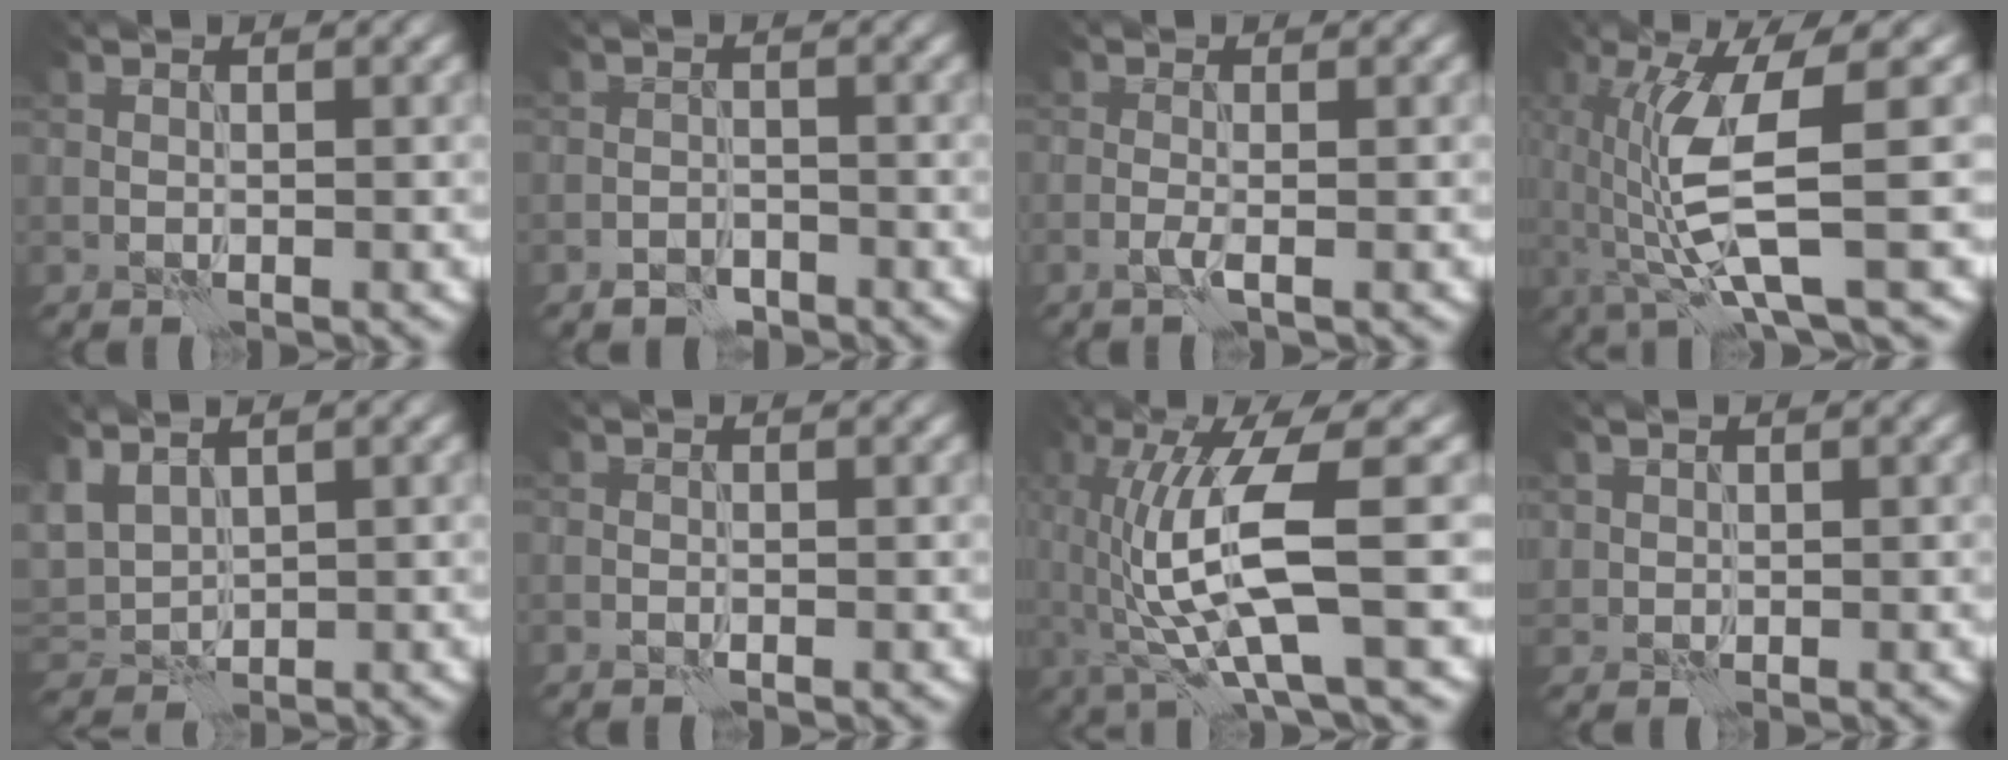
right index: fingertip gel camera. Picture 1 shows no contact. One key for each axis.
{"total": 1.7, "fx": -1.4, "fy": 0.9, "fz": 0.5, "tx": -0.004, "ty": 0.003, "tz": -0.027}
{"total": 1.2, "fx": -0.4, "fy": 0.2, "fz": 1.1, "tx": -0.022, "ty": 0.000, "tz": -0.011}
{"total": 7.6, "fx": -0.3, "fy": 1.4, "fz": 7.5, "tx": -0.151, "ty": -0.005, "tz": -0.001}
{"total": 3.1, "fx": 2.0, "fy": 1.8, "fz": 1.6, "tx": -0.048, "ty": 0.004, "tz": 0.041}
{"total": 0.0}
{"total": 8.5, "fx": -1.0, "fy": 1.6, "fz": 8.3, "tx": -0.166, "ty": 0.002, "tz": -0.014}
{"total": 1.1, "fx": 0.7, "fy": 0.8, "fz": 0.0, "tx": 0.000, "ty": 0.000, "tz": 0.016}